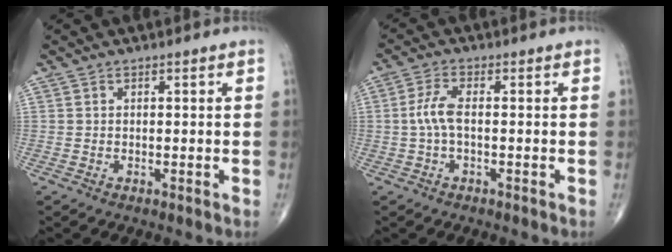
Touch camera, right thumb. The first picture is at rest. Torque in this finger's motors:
{"motor_torque": [-0.14, 0.43, 0.87, -0.02, 0.03]}